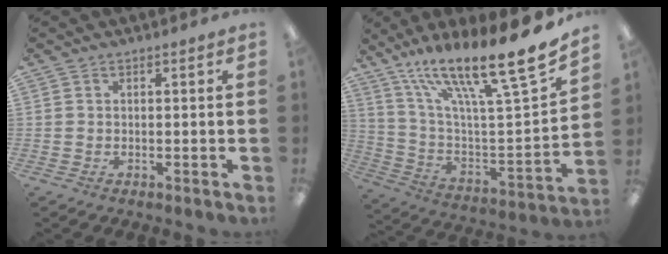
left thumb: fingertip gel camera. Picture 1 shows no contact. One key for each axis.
{"total": 21.1, "fx": 16.7, "fy": 2.2, "fz": 12.8, "tx": -0.196, "ty": -0.130, "tz": 0.263}